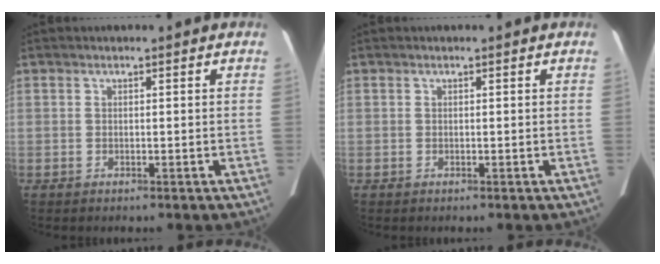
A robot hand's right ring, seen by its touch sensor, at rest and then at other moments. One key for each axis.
{"total": 0.0}